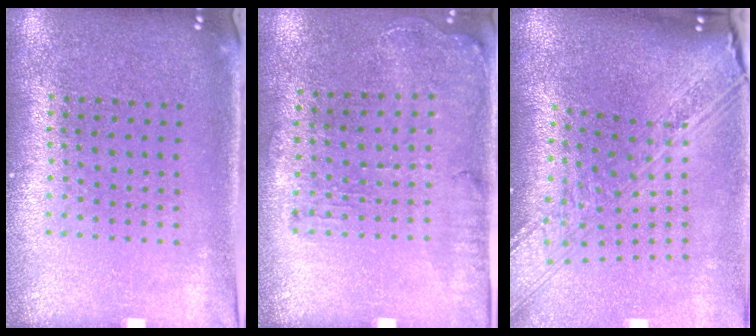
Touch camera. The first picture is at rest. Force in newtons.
{"total": 1.3, "press": 1.2, "slide": 0.5}
{"total": 3.5, "press": 2.6, "slide": 2.4}